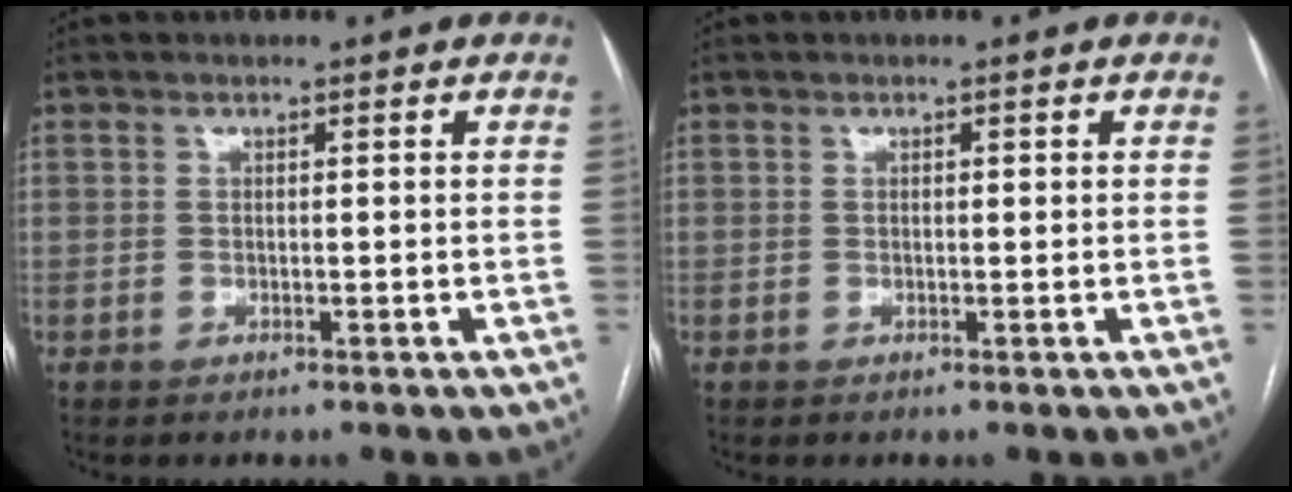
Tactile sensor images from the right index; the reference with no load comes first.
{"total": 0.7, "force": [0.2, 0.3, 0.7], "torque": [-0.011, 0.001, 0.002]}